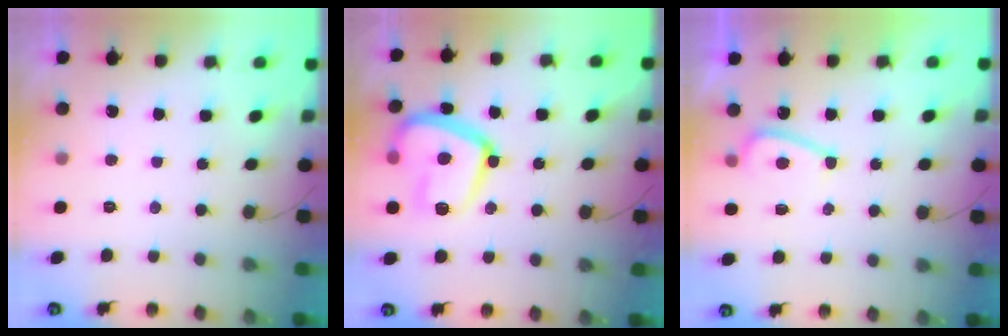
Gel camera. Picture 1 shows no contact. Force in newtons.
{"total": 16.9, "press": 16.8, "slide": 1.7}
{"total": 5.5, "press": 5.3, "slide": 1.6}